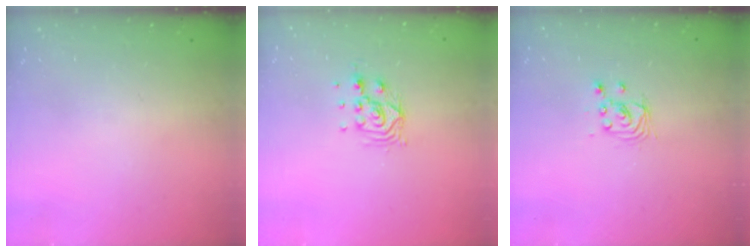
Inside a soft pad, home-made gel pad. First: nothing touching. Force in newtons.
{"total": 7.2, "press": 7.2, "slide": 0.6}
{"total": 2.9, "press": 2.9, "slide": 0.2}